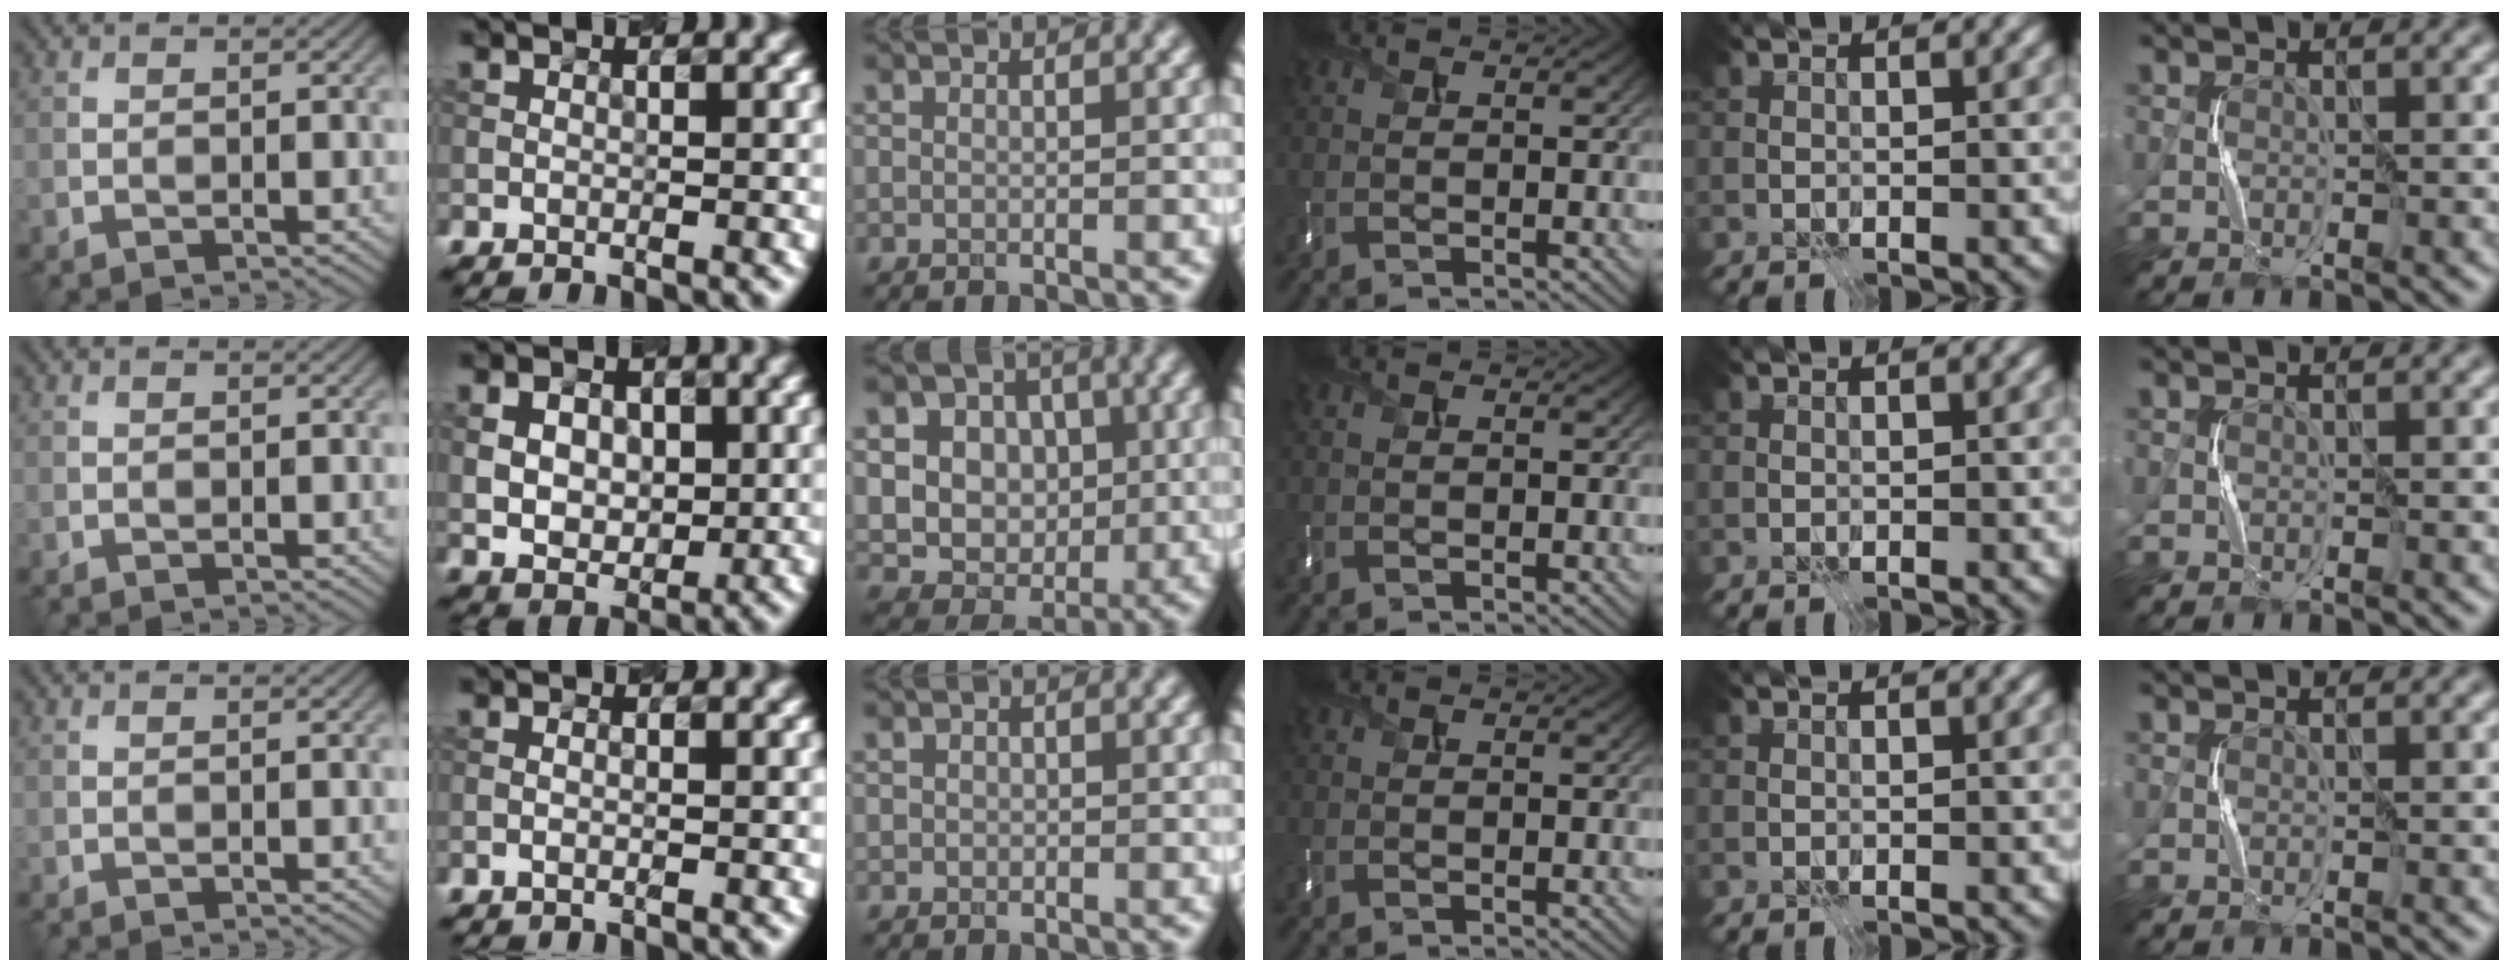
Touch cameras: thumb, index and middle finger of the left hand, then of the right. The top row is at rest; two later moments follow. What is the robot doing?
{"motion": "press", "object": "memory foam"}